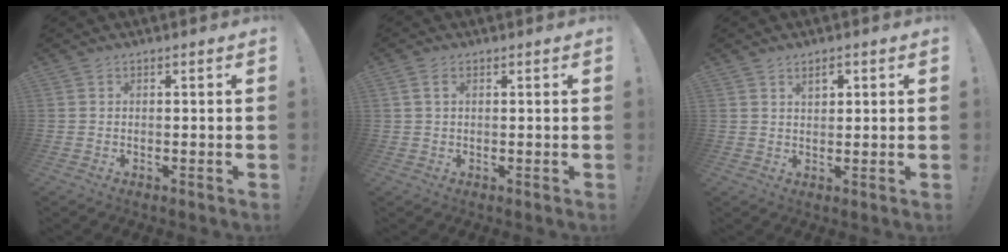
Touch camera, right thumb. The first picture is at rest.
{"total": 2.6, "force": [1.0, 1.5, 1.9], "torque": [-0.035, 0.005, 0.018]}
{"total": 3.0, "force": [1.7, 1.3, 2.1], "torque": [-0.021, -0.005, 0.025]}